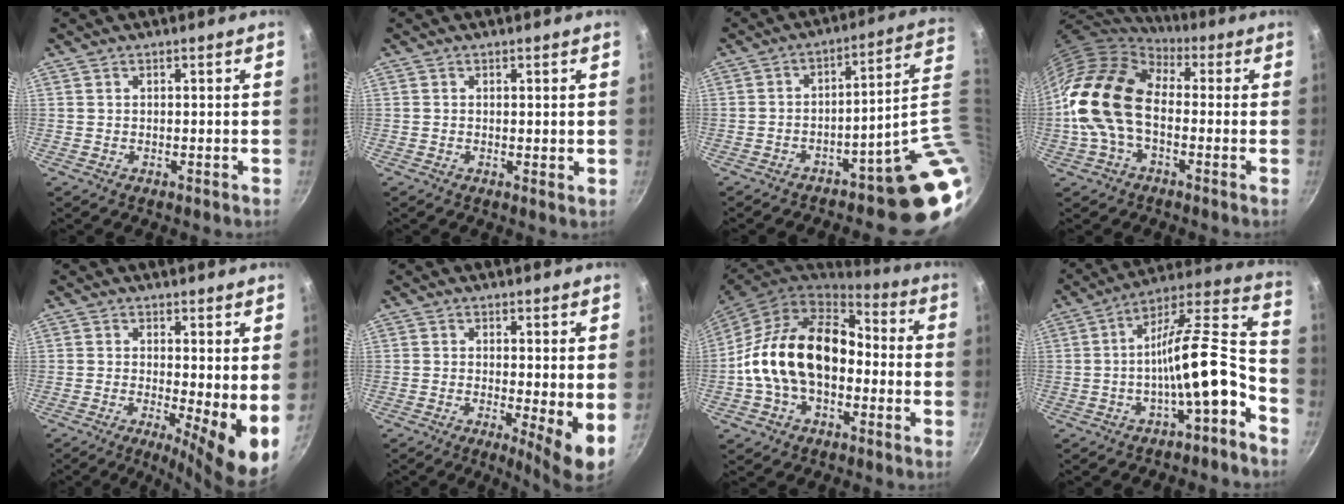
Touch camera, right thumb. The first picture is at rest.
{"total": 0.9, "force": [0.3, 0.3, 0.8], "torque": [-0.011, -0.006, 0.001]}
{"total": 13.7, "force": [-2.2, 2.6, 13.3], "torque": [-0.134, 0.024, -0.028]}
{"total": 17.4, "force": [-0.5, 11.1, 13.5], "torque": [-0.233, 0.028, -0.024]}
{"total": 9.7, "force": [-0.2, 2.7, 9.3], "torque": [-0.122, -0.024, -0.003]}
{"total": 6.7, "force": [-0.2, 1.4, 6.5], "torque": [-0.094, -0.019, -0.002]}
{"total": 18.7, "force": [-1.7, 12.5, 13.8], "torque": [-0.216, 0.048, -0.041]}
{"total": 15.5, "force": [-6.3, 4.4, 13.5], "torque": [-0.188, 0.073, -0.109]}